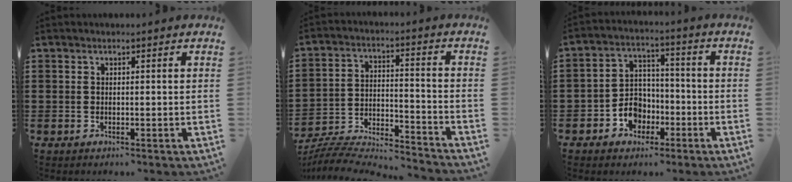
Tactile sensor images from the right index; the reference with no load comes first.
{"total": 6.1, "force": [-6.0, 0.4, 1.2], "torque": [-0.028, -0.005, -0.122]}
{"total": 5.6, "force": [-2.6, 4.4, 2.0], "torque": [-0.052, 0.014, -0.049]}